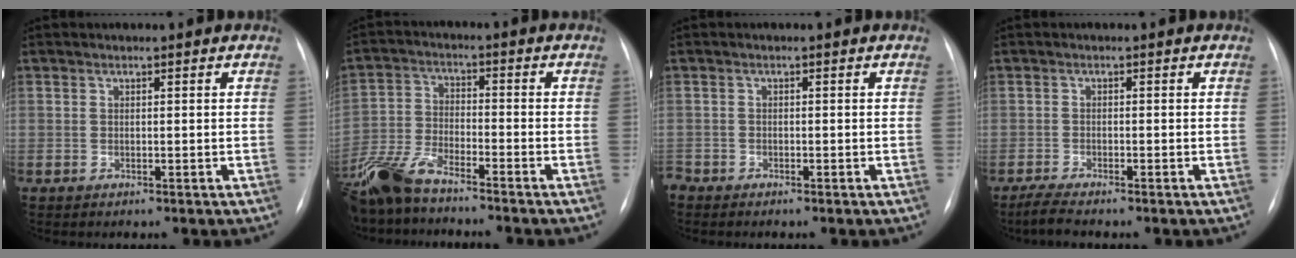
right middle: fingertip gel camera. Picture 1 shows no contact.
{"total": 10.0, "force": [-8.5, 2.1, 4.8], "torque": [-0.110, -0.014, -0.165]}
{"total": 1.5, "force": [-1.4, 0.5, 0.1], "torque": [-0.001, -0.001, -0.022]}
{"total": 3.1, "force": [-2.6, 0.0, 1.6], "torque": [-0.043, -0.012, -0.043]}